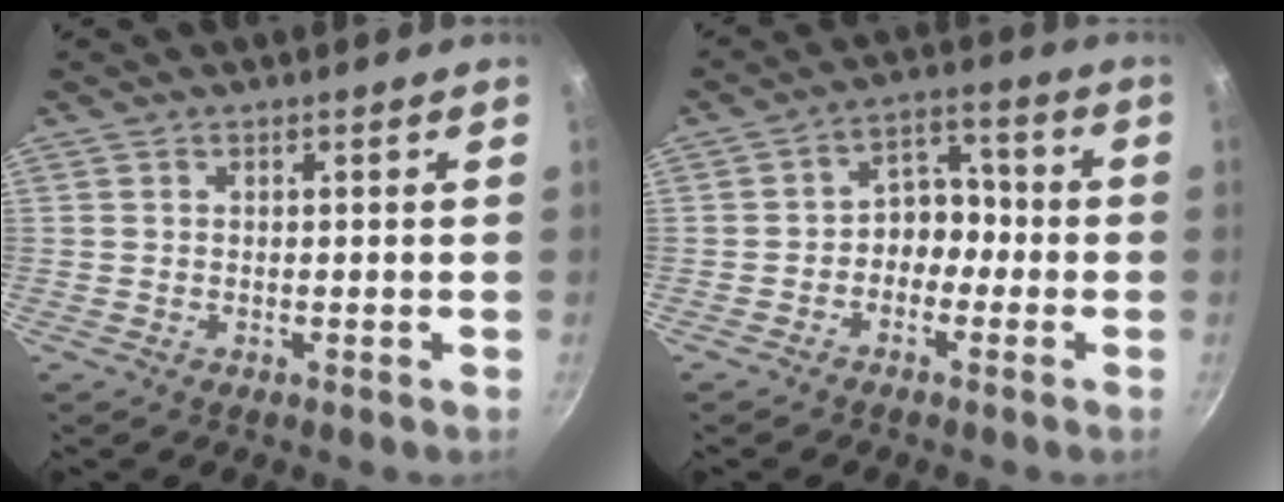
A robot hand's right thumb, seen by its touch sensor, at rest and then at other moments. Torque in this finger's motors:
{"motor_torque": [-0.41, -0.06, 0.25, 0.45, 0.06]}